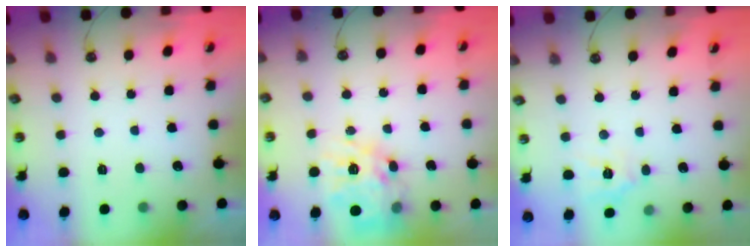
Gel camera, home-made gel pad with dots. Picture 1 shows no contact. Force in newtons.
{"total": 16.1, "press": 16.0, "slide": 1.5}
{"total": 7.3, "press": 7.3, "slide": 0.7}